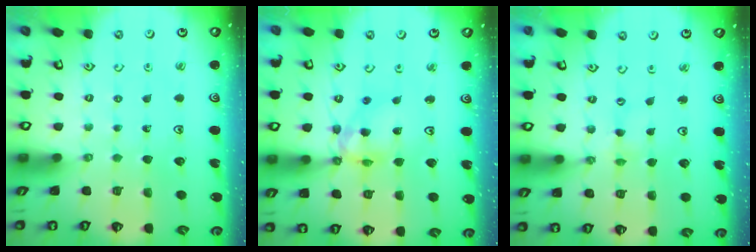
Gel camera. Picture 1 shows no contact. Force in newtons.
{"total": 11.7, "press": 11.7, "slide": 0.9}
{"total": 2.0, "press": 2.0, "slide": 0.4}